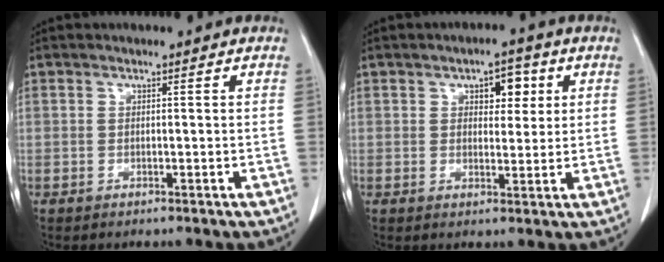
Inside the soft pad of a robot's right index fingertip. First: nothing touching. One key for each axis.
{"total": 4.6, "fx": 1.8, "fy": 2.4, "fz": 3.4, "tx": -0.044, "ty": 0.008, "tz": 0.025}